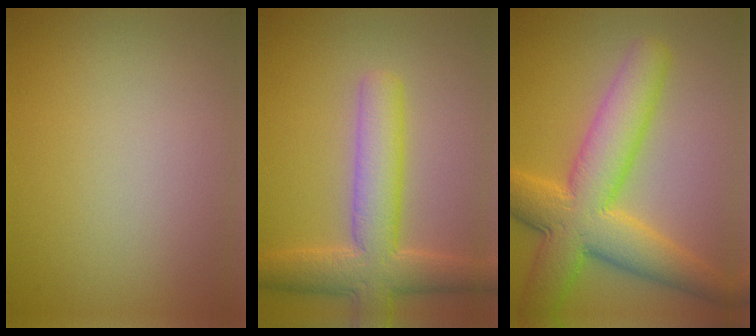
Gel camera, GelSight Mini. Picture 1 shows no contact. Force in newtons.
{"total": 6.8, "press": 6.8, "slide": 0.3}
{"total": 9.1, "press": 9.1, "slide": 0.3}